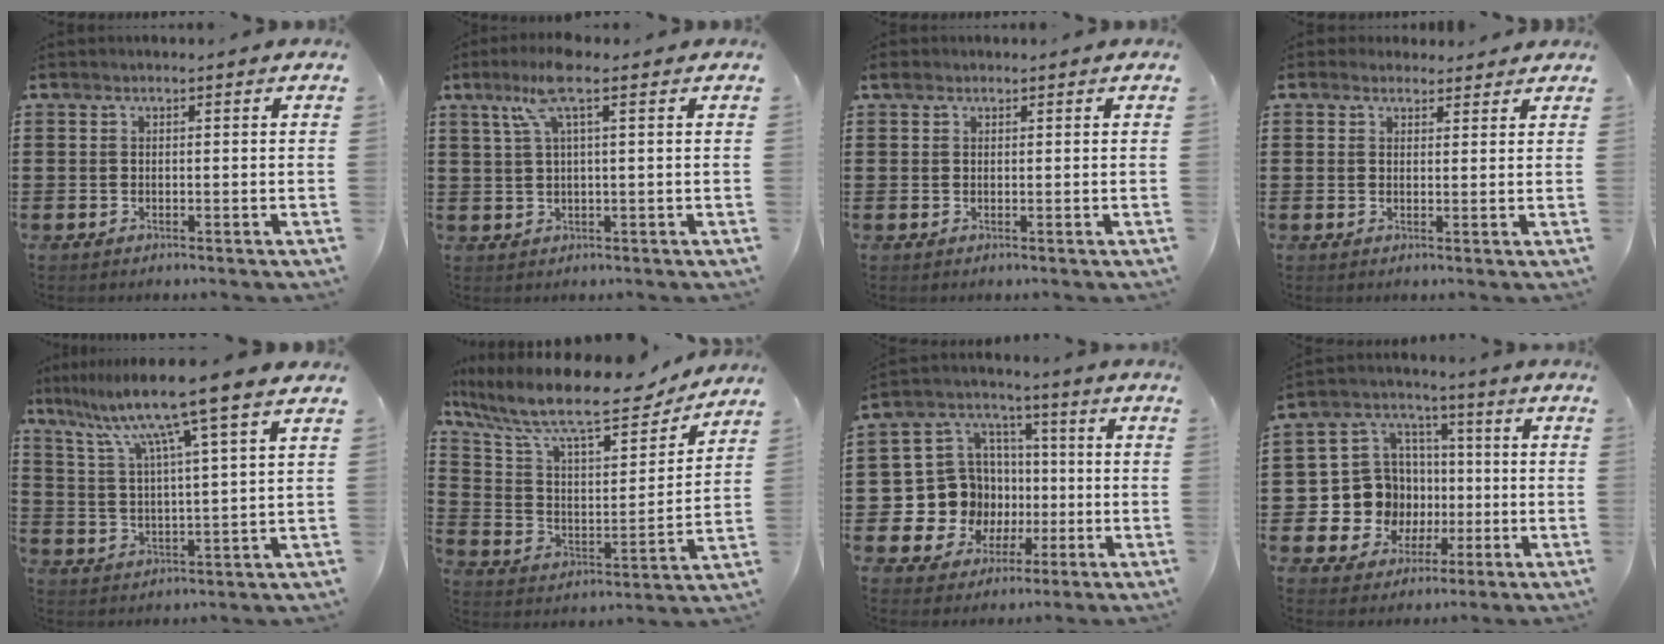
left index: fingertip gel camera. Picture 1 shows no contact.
{"total": 6.0, "force": [2.8, 0.6, 5.3], "torque": [-0.124, -0.002, 0.044]}
{"total": 1.2, "force": [0.7, 0.8, 0.5], "torque": [-0.013, 0.006, 0.013]}
{"total": 2.3, "force": [2.0, 1.1, 0.2], "torque": [-0.002, 0.002, 0.037]}
{"total": 11.2, "force": [8.3, -0.5, 7.5], "torque": [-0.172, -0.038, 0.134]}
{"total": 13.6, "force": [10.9, 2.7, 7.5], "torque": [-0.181, -0.067, 0.186]}
{"total": 11.1, "force": [-1.0, 10.8, 2.5], "torque": [-0.104, -0.004, -0.008]}
{"total": 10.5, "force": [-0.8, 10.1, 2.6], "torque": [-0.099, 0.001, -0.002]}